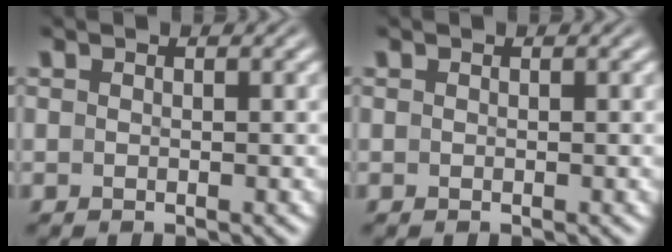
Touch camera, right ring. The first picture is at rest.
{"total": 0.0}